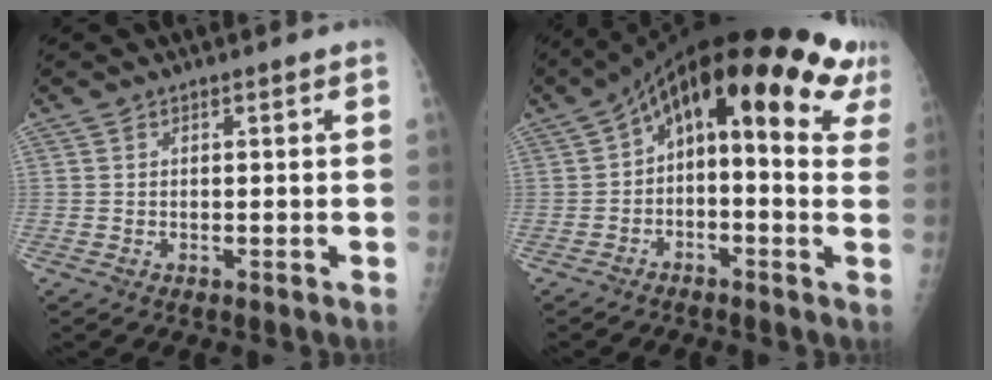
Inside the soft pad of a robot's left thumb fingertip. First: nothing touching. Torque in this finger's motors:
{"motor_torque": [0.09, 1.71, 1.20, 0.55, 0.39]}